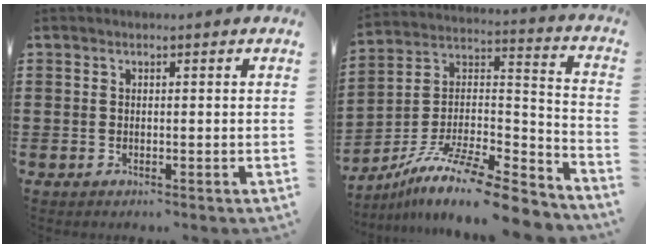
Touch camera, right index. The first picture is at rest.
{"total": 12.0, "force": [-9.4, 2.1, 7.2], "torque": [-0.128, 0.012, -0.179]}